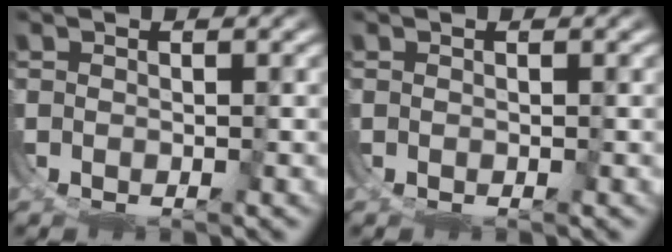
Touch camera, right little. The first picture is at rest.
{"total": 0.0}